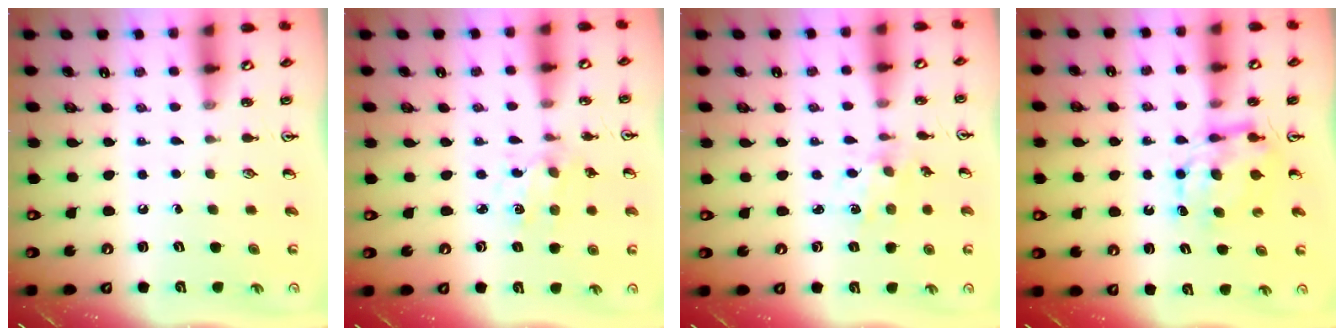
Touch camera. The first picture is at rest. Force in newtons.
{"total": 1.3, "press": 1.3, "slide": 0.1}
{"total": 1.7, "press": 1.6, "slide": 0.3}
{"total": 6.8, "press": 6.8, "slide": 0.5}